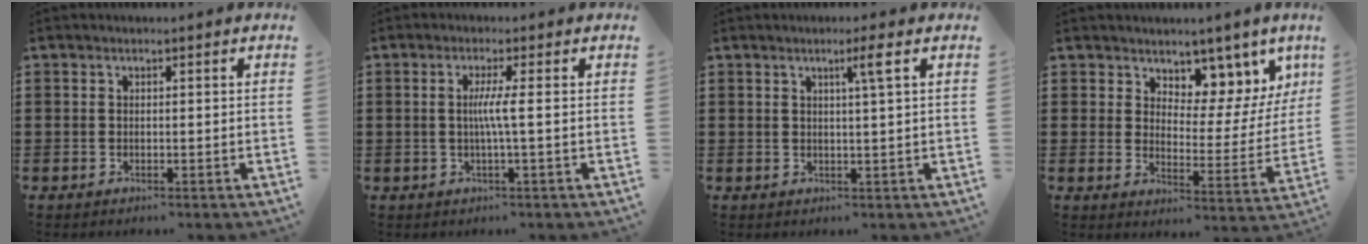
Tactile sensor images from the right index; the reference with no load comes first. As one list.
[{"total": 3.3, "force": [-0.2, -0.5, 3.3], "torque": [-0.060, -0.010, -0.009]}, {"total": 2.8, "force": [1.1, -0.5, 2.5], "torque": [-0.041, -0.009, 0.013]}, {"total": 6.8, "force": [5.8, 3.2, 1.6], "torque": [-0.043, -0.051, 0.100]}]